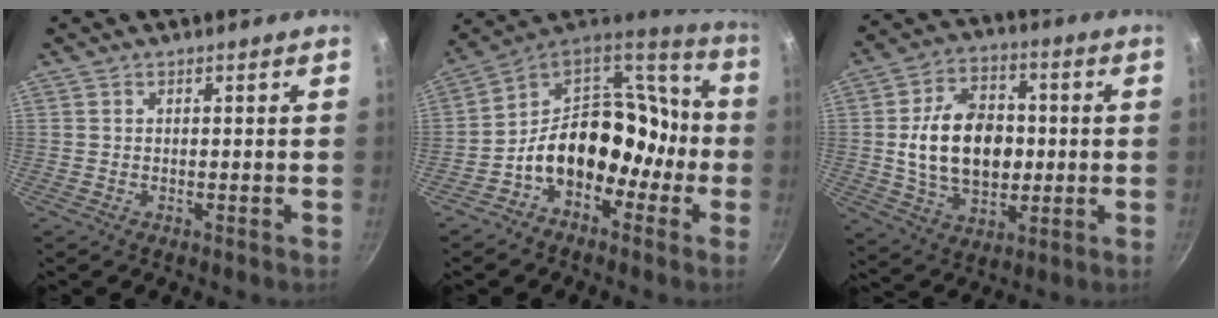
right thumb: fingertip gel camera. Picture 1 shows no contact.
{"total": 17.5, "force": [-5.5, 13.2, 10.1], "torque": [-0.102, 0.090, -0.102]}
{"total": 16.9, "force": [0.1, 11.7, 12.2], "torque": [-0.176, 0.014, 0.005]}